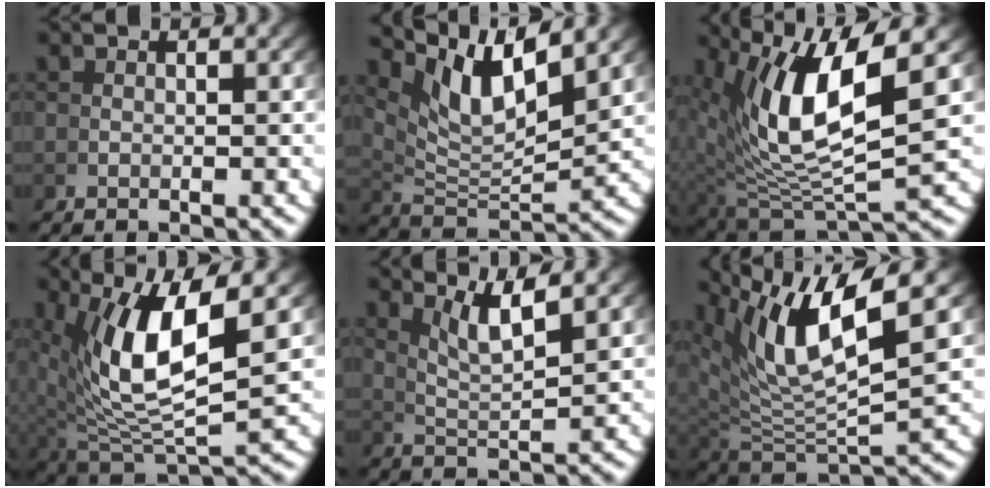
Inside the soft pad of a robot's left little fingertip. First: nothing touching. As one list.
[{"total": 9.7, "force": [5.2, 3.9, 7.1], "torque": [-0.120, 0.009, 0.093]}, {"total": 11.1, "force": [2.1, 5.7, 9.3], "torque": [-0.189, -0.028, 0.060]}, {"total": 10.2, "force": [1.8, 4.6, 8.9], "torque": [-0.176, -0.021, 0.055]}, {"total": 4.2, "force": [2.9, 0.2, 3.0], "torque": [-0.051, -0.005, 0.058]}, {"total": 10.1, "force": [3.9, 4.6, 8.1], "torque": [-0.168, -0.005, 0.075]}]